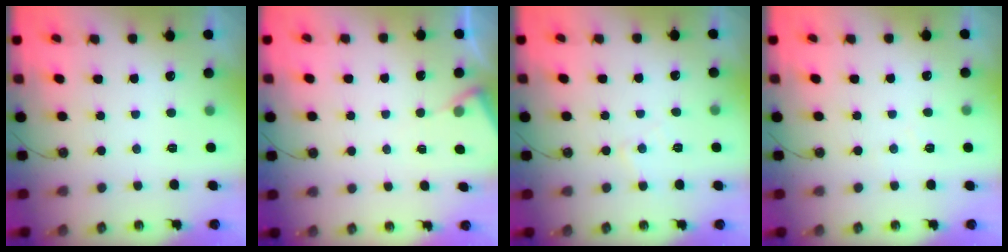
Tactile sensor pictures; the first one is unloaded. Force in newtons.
{"total": 4.3, "press": 4.3, "slide": 0.5}
{"total": 5.4, "press": 5.4, "slide": 0.9}
{"total": 3.6, "press": 3.6, "slide": 0.6}